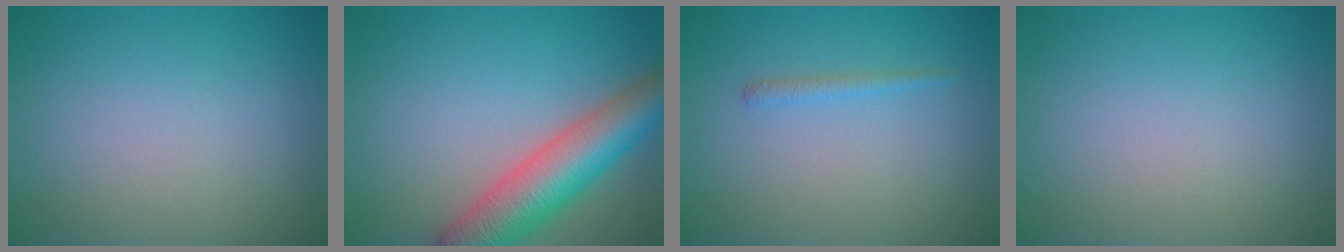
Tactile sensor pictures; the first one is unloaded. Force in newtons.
{"total": 8.0, "press": 8.0, "slide": 0.3}
{"total": 0.9, "press": 0.9, "slide": 0.1}
{"total": 0.0}